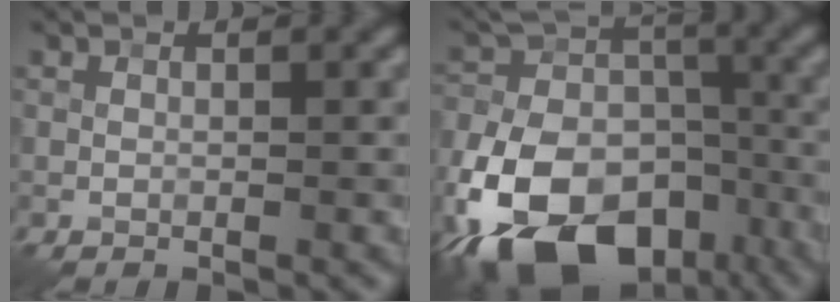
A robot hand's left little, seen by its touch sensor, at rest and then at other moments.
{"total": 17.0, "force": [-9.7, 10.3, 9.3], "torque": [-0.178, -0.029, -0.173]}